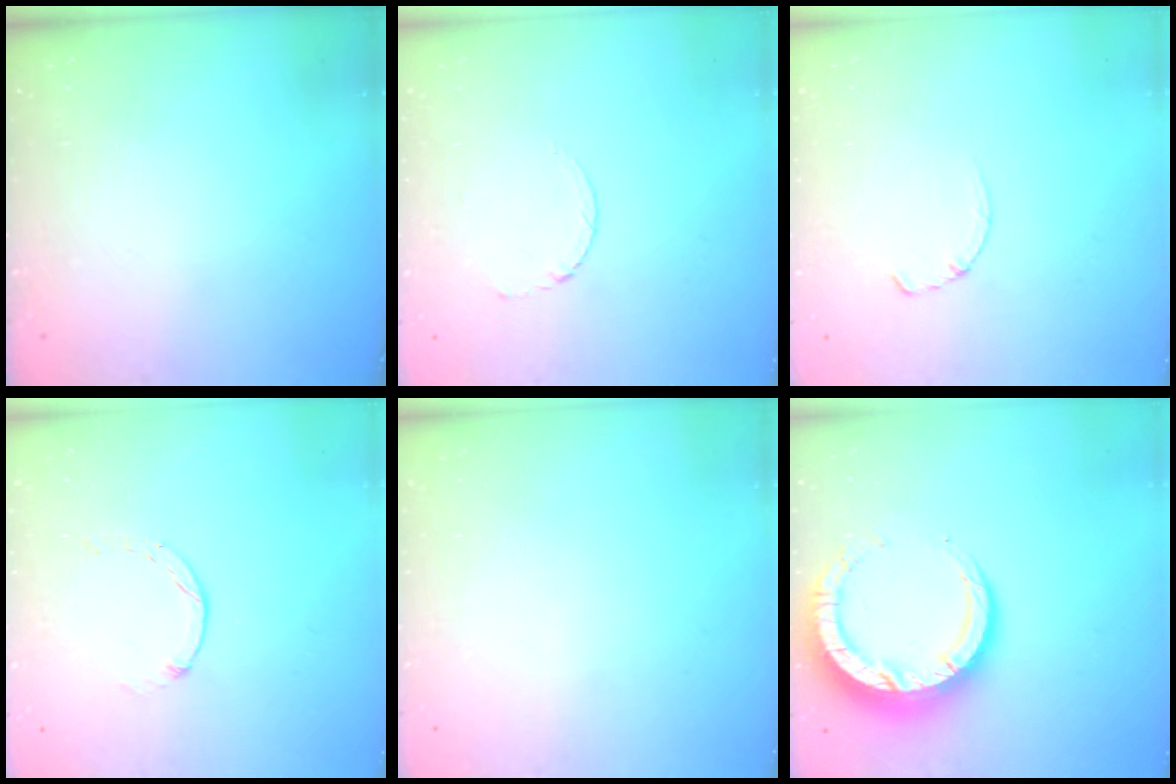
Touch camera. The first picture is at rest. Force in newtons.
{"total": 2.6, "press": 2.6, "slide": 0.3}
{"total": 2.8, "press": 2.8, "slide": 0.4}
{"total": 0.8, "press": 0.7, "slide": 0.2}
{"total": 0.0}
{"total": 13.3, "press": 13.2, "slide": 1.3}